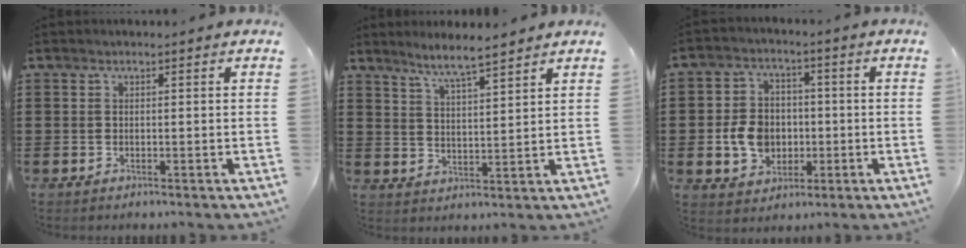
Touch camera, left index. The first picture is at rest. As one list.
[{"total": 4.9, "force": [4.4, -0.5, 2.1], "torque": [-0.056, -0.019, 0.076]}, {"total": 7.4, "force": [-1.0, 6.1, 4.0], "torque": [-0.092, 0.009, -0.020]}]